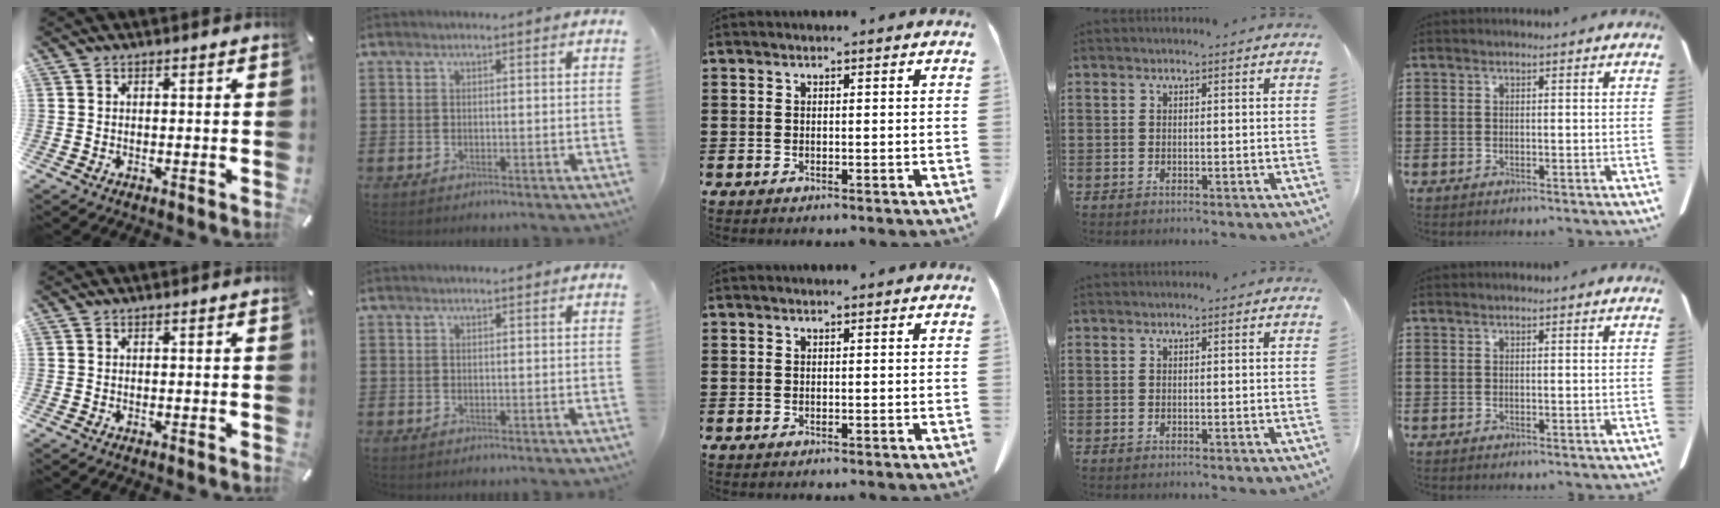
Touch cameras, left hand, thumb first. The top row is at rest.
{}